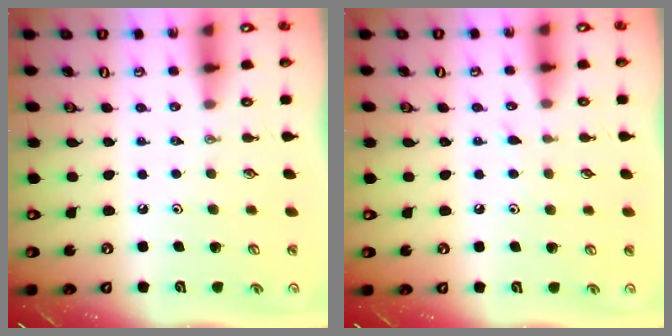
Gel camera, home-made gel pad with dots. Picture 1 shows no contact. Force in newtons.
{"total": 4.5, "press": 4.4, "slide": 0.7}